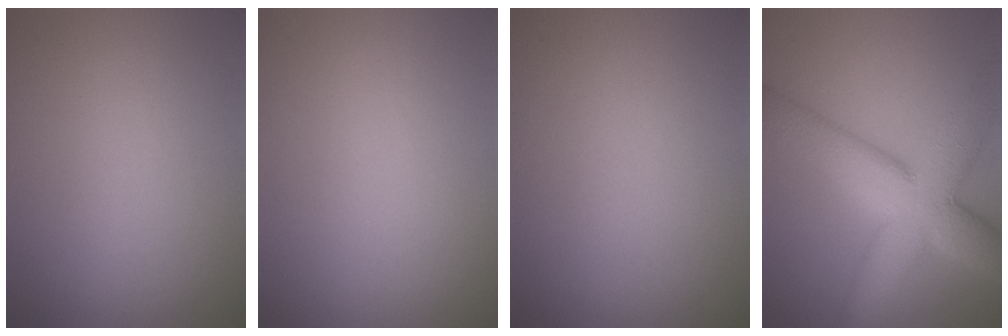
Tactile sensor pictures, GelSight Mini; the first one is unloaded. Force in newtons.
{"total": 0.0}
{"total": 0.0}
{"total": 10.0, "press": 10.0, "slide": 0.6}